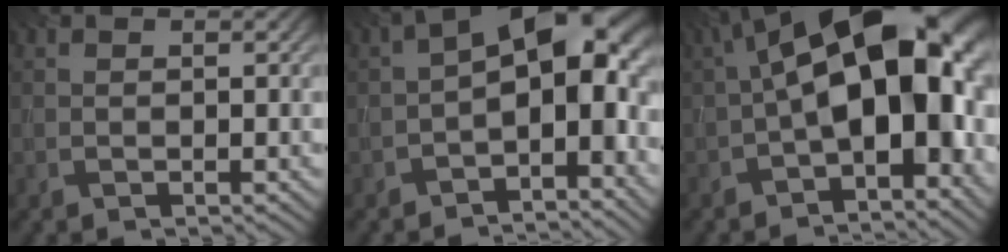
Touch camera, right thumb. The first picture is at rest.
{"total": 12.7, "force": [-1.4, 6.8, 10.7], "torque": [-0.138, 0.016, -0.036]}
{"total": 19.1, "force": [0.5, 9.8, 16.4], "torque": [-0.242, 0.019, 0.007]}